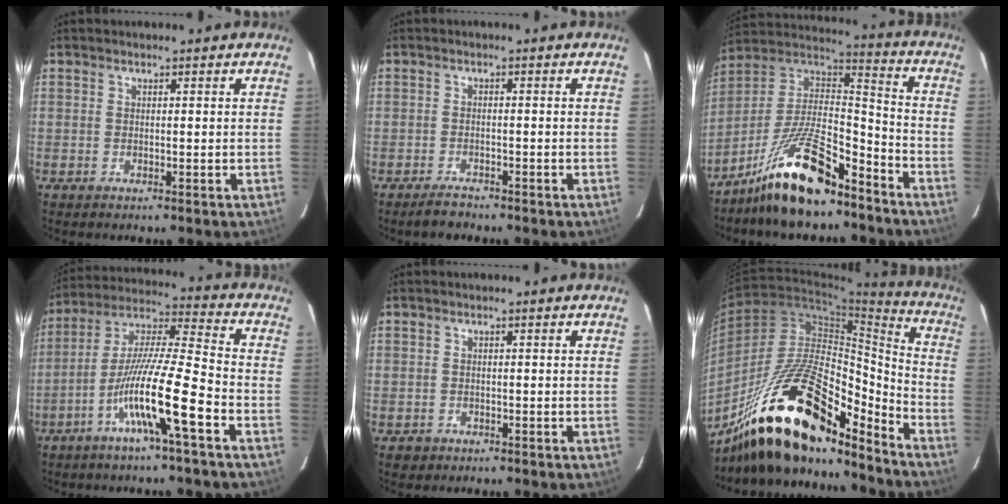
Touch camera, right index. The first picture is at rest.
{"total": 2.4, "force": [-2.1, 0.8, 0.7], "torque": [-0.019, -0.001, -0.034]}
{"total": 16.4, "force": [-12.1, 3.8, 10.4], "torque": [-0.195, 0.020, -0.215]}
{"total": 13.9, "force": [-6.2, -0.3, 12.4], "torque": [-0.239, 0.003, -0.117]}
{"total": 1.6, "force": [-0.7, 1.4, -0.1], "torque": [-0.003, 0.006, -0.008]}
{"total": 23.3, "force": [-16.1, 7.0, 15.3], "torque": [-0.251, 0.014, -0.272]}